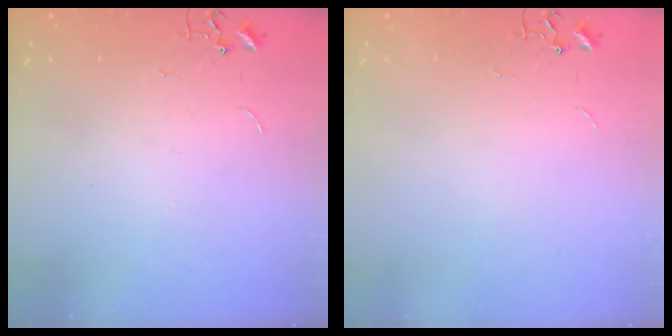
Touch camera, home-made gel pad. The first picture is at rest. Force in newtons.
{"total": 0.0}